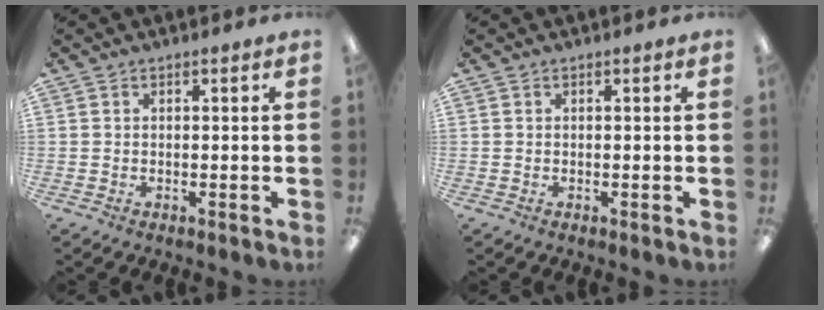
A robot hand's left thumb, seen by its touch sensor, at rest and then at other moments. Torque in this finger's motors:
{"motor_torque": [0.00, 0.00, 0.02, -0.02, 0.00]}